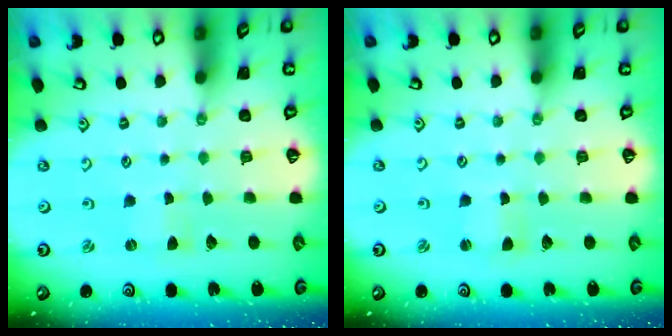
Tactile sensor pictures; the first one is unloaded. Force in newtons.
{"total": 1.0, "press": 1.0, "slide": 0.2}